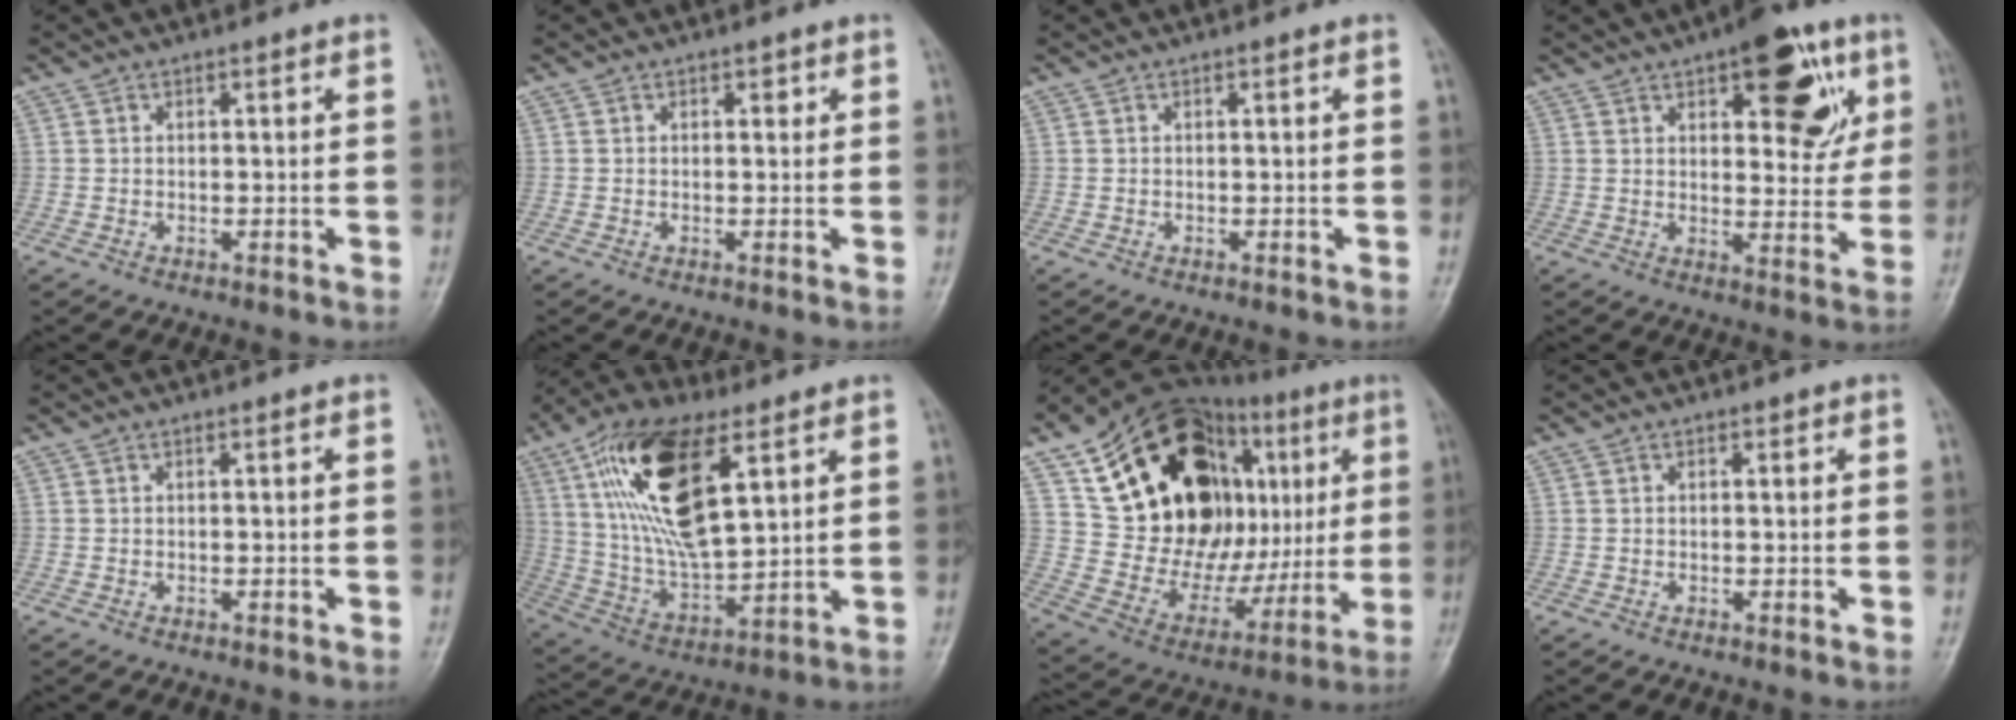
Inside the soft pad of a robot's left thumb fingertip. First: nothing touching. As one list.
[{"total": 1.2, "force": [0.5, 0.9, 0.6], "torque": [0.005, 0.001, 0.004]}, {"total": 0.0}, {"total": 14.7, "force": [6.7, 6.6, 11.3], "torque": [-0.099, -0.022, 0.087]}, {"total": 0.0}, {"total": 21.6, "force": [8.5, 9.3, 17.5], "torque": [-0.321, -0.024, 0.160]}, {"total": 34.0, "force": [9.5, 19.5, 26.2], "torque": [-0.357, 0.017, 0.170]}, {"total": 0.5, "force": [0.2, 0.4, 0.2], "torque": [0.006, 0.000, 0.002]}]